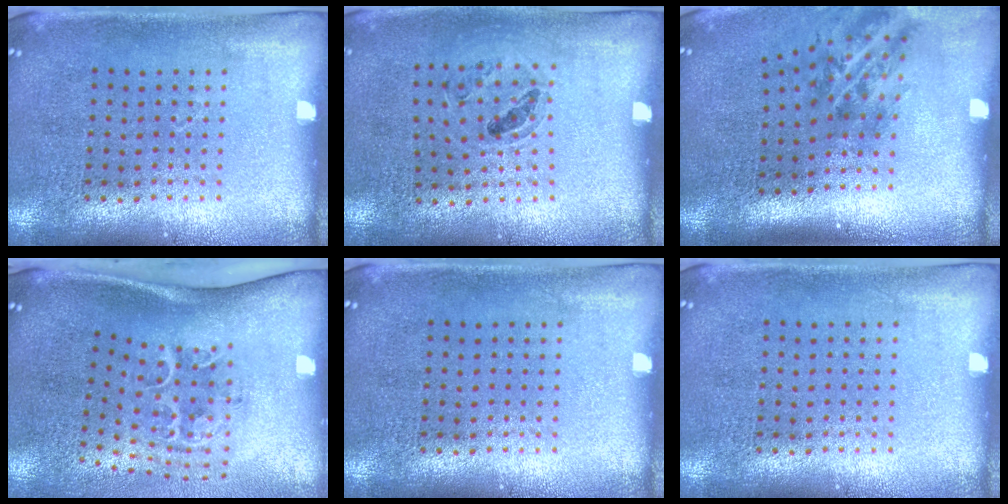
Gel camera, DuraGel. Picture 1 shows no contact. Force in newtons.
{"total": 0.9, "press": 0.8, "slide": 0.3}
{"total": 1.9, "press": 1.1, "slide": 1.5}
{"total": 2.2, "press": 1.4, "slide": 1.7}
{"total": 0.0}
{"total": 0.0}